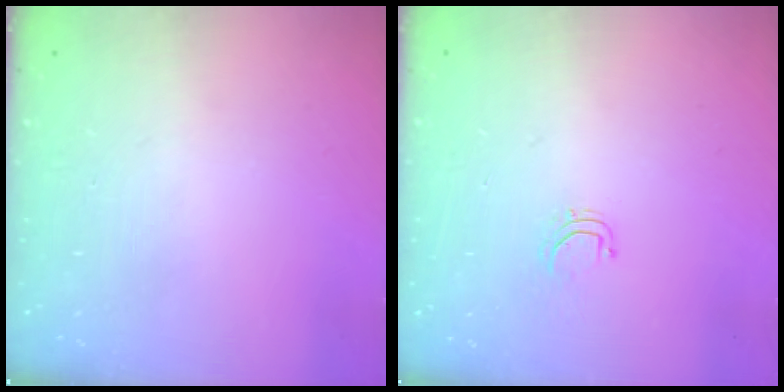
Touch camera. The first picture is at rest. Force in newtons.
{"total": 3.8, "press": 3.8, "slide": 0.2}